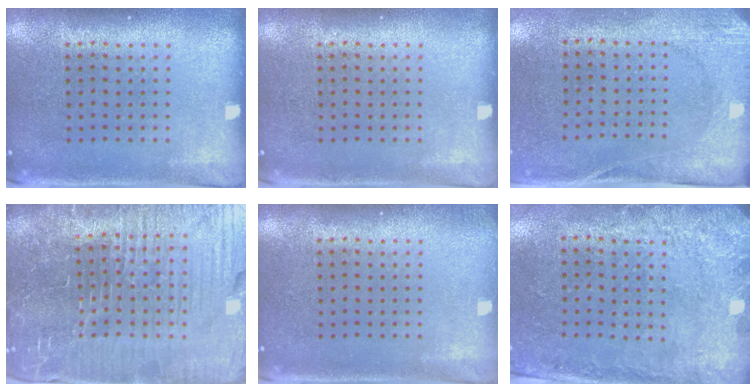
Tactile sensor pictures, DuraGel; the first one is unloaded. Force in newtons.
{"total": 0.0}
{"total": 2.7, "press": 2.1, "slide": 1.7}
{"total": 7.5, "press": 6.6, "slide": 3.5}
{"total": 0.6, "press": 0.6, "slide": 0.1}
{"total": 2.8, "press": 2.0, "slide": 1.9}